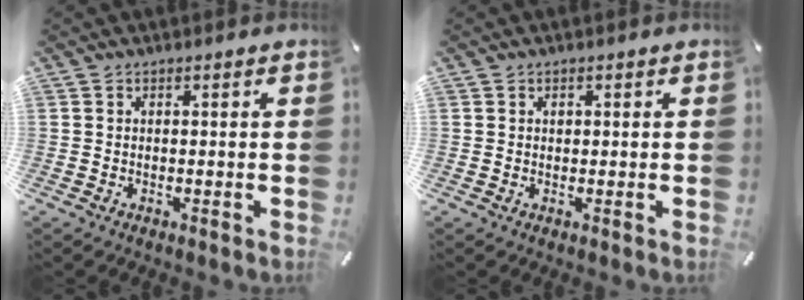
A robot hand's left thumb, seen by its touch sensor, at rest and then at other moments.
{"total": 0.6, "force": [0.2, 0.6, 0.3], "torque": [0.003, -0.002, 0.001]}